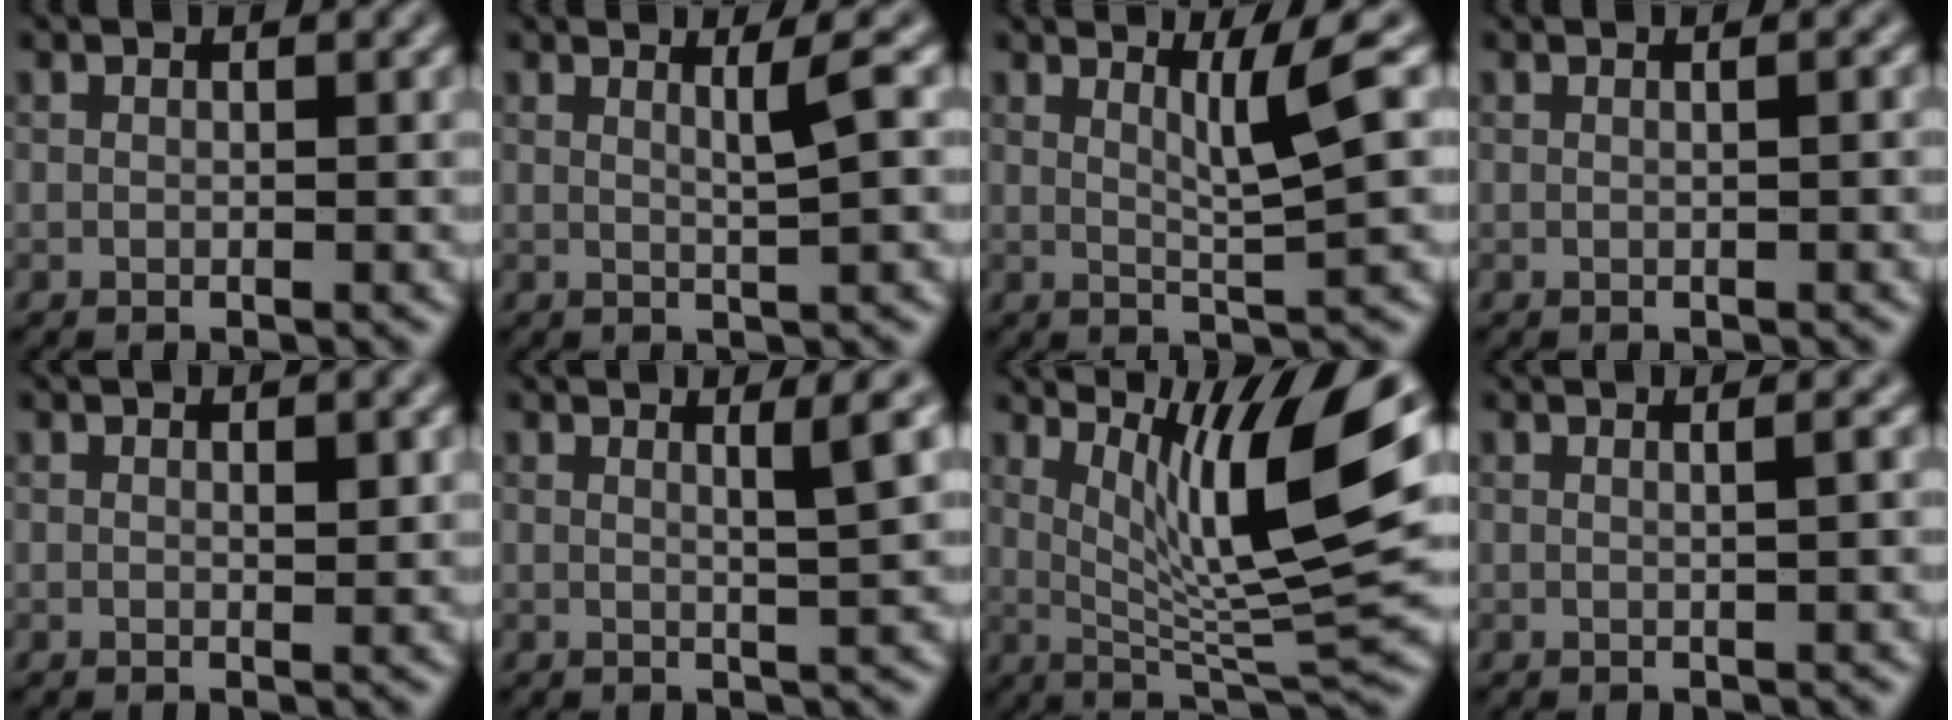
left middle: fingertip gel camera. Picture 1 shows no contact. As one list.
[{"total": 2.3, "force": [0.8, 0.4, 2.1], "torque": [-0.029, 0.003, 0.009]}, {"total": 3.6, "force": [1.4, 0.2, 3.2], "torque": [-0.051, -0.002, 0.029]}, {"total": 1.1, "force": [0.2, 0.4, 1.0], "torque": [-0.010, 0.002, -0.008]}, {"total": 0.9, "force": [0.3, 0.3, 0.8], "torque": [-0.012, -0.003, 0.006]}, {"total": 3.2, "force": [1.3, 0.6, 2.9], "torque": [-0.028, 0.007, 0.015]}, {"total": 11.5, "force": [4.0, 2.0, 10.6], "torque": [-0.168, -0.007, 0.076]}, {"total": 1.9, "force": [0.5, 0.8, 1.6], "torque": [-0.013, 0.002, -0.012]}]